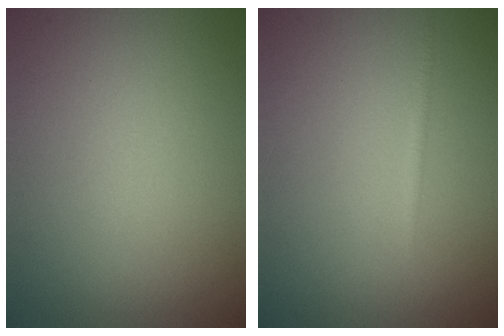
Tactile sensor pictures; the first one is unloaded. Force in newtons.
{"total": 0.7, "press": 0.7, "slide": 0.1}